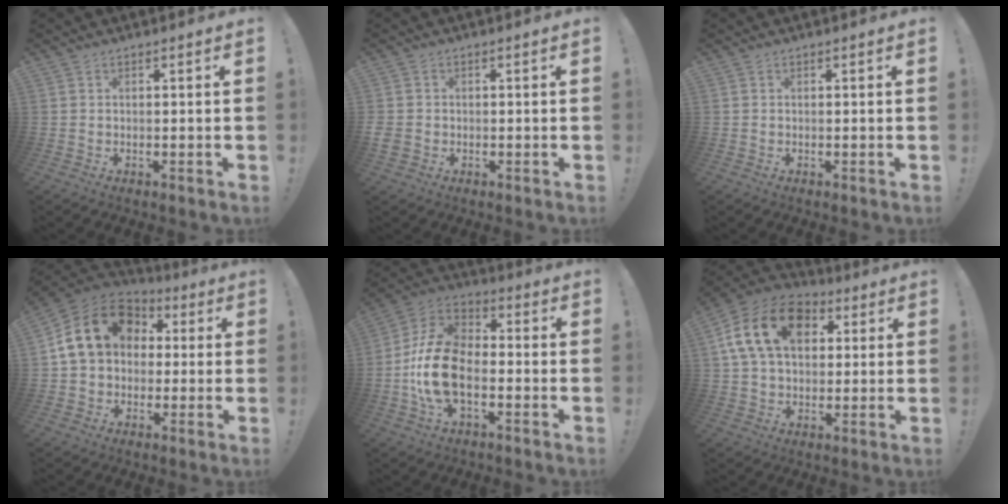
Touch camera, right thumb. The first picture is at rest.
{"total": 2.5, "force": [-0.5, 2.2, 1.1], "torque": [-0.025, 0.002, -0.008]}
{"total": 0.0}
{"total": 17.3, "force": [4.2, 13.3, 10.3], "torque": [-0.167, 0.000, 0.081]}
{"total": 16.8, "force": [-4.5, 10.3, 12.4], "torque": [-0.242, 0.032, -0.072]}
{"total": 18.3, "force": [5.5, 12.4, 12.2], "torque": [-0.210, 0.000, 0.101]}